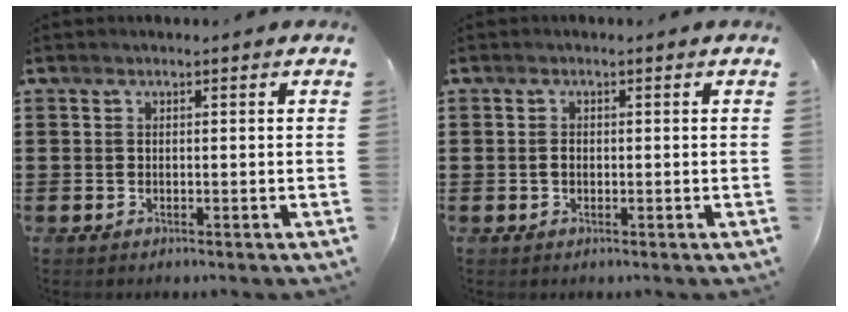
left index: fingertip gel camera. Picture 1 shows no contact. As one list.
[{"total": 1.1, "force": [-0.1, 0.7, 0.9], "torque": [-0.019, 0.003, -0.002]}]